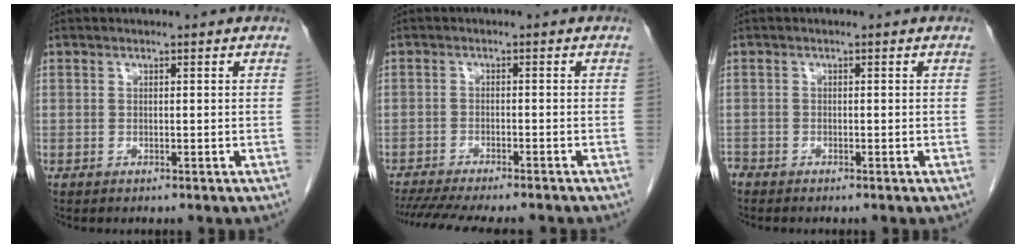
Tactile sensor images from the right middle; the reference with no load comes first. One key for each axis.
{"total": 14.0, "fx": -12.3, "fy": 2.0, "fz": 6.4, "tx": -0.114, "ty": -0.019, "tz": -0.173}
{"total": 1.1, "fx": -1.0, "fy": 0.2, "fz": 0.0, "tx": -0.002, "ty": -0.003, "tz": -0.020}